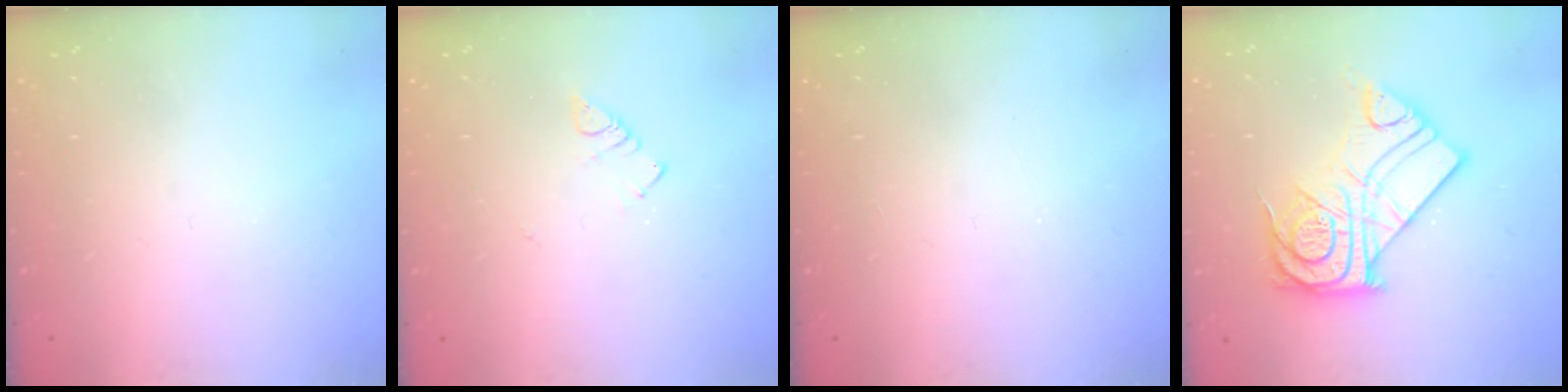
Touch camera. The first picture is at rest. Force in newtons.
{"total": 3.0, "press": 2.9, "slide": 0.4}
{"total": 2.8, "press": 2.8, "slide": 0.4}
{"total": 16.6, "press": 16.5, "slide": 1.4}